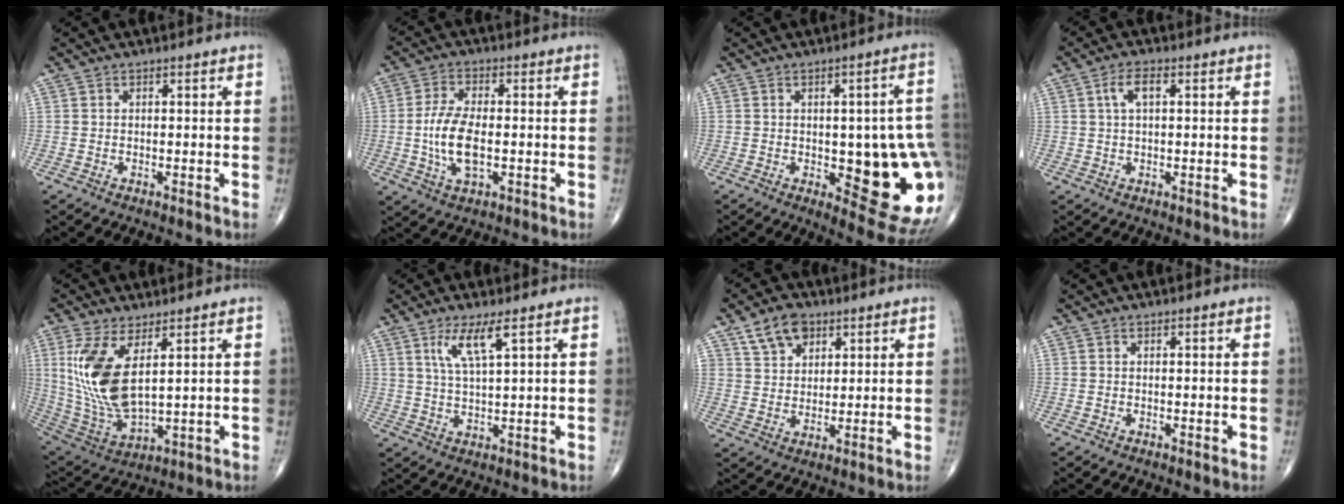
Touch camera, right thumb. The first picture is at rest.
{"total": 10.1, "force": [-1.2, 4.9, 8.8], "torque": [-0.179, 0.000, -0.022]}
{"total": 19.0, "force": [-2.5, 6.9, 17.5], "torque": [-0.172, 0.004, -0.009]}
{"total": 3.9, "force": [1.1, 1.7, 3.3], "torque": [-0.067, 0.012, 0.020]}
{"total": 14.6, "force": [4.2, 6.2, 12.5], "torque": [-0.264, -0.028, 0.101]}
{"total": 5.9, "force": [3.1, 0.7, 5.0], "torque": [-0.106, -0.019, 0.066]}
{"total": 7.4, "force": [4.2, 5.0, 3.5], "torque": [-0.040, -0.016, 0.077]}
{"total": 0.0}